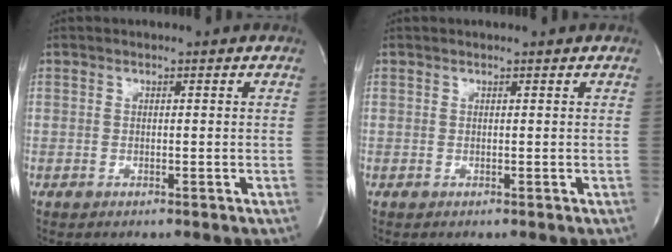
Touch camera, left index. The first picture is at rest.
{"total": 0.6, "force": [0.6, 0.0, 0.1], "torque": [-0.004, 0.002, 0.008]}